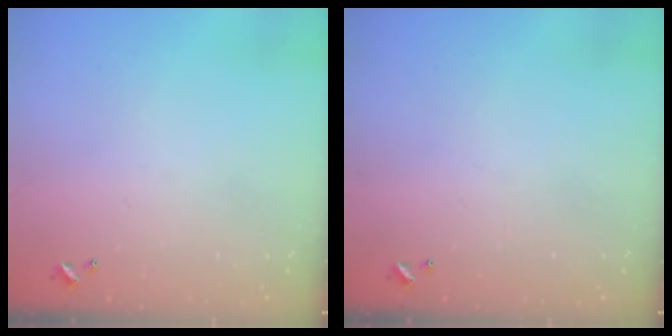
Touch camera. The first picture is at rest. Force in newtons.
{"total": 0.0}